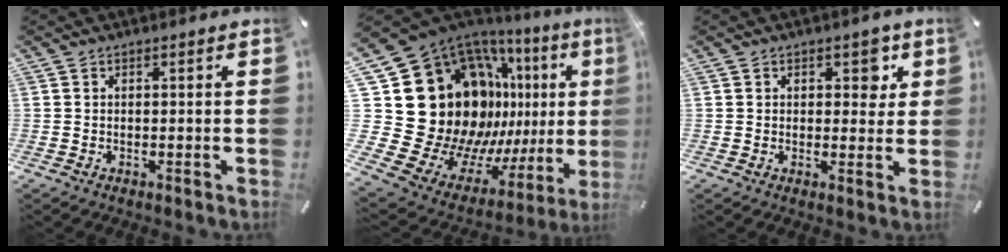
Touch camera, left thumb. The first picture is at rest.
{"total": 31.4, "force": [6.4, 23.4, 20.0], "torque": [-0.329, -0.124, 0.200]}
{"total": 5.0, "force": [2.1, 3.4, 3.0], "torque": [-0.019, -0.007, 0.026]}